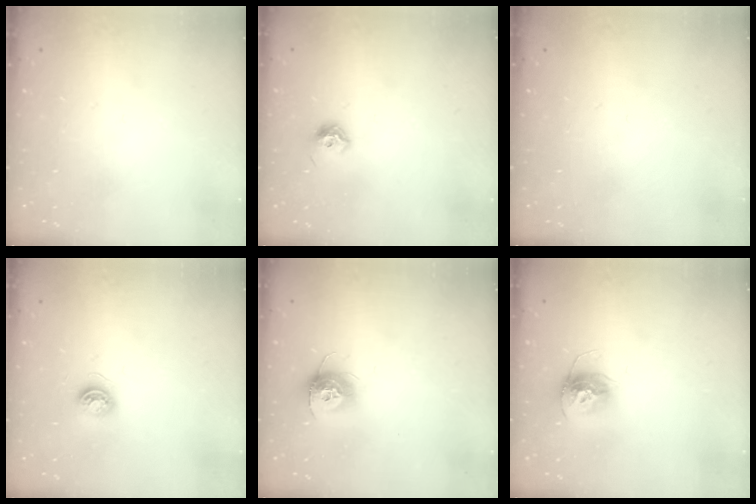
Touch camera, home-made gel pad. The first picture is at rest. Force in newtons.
{"total": 6.8, "press": 6.7, "slide": 1.1}
{"total": 0.0}
{"total": 5.4, "press": 5.4, "slide": 0.5}
{"total": 10.2, "press": 10.2, "slide": 0.4}
{"total": 12.1, "press": 12.1, "slide": 1.1}